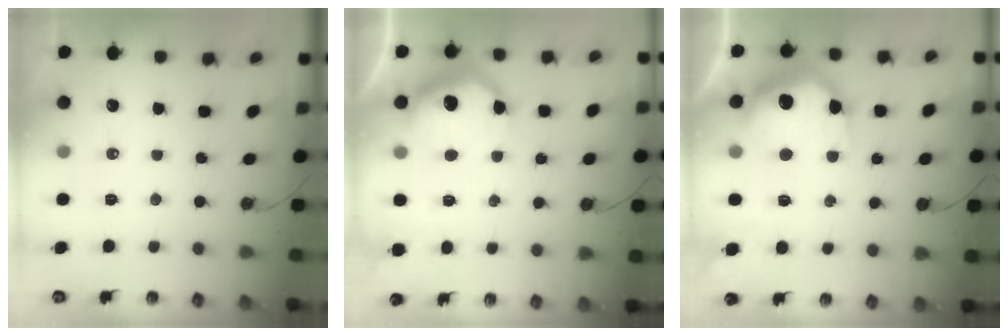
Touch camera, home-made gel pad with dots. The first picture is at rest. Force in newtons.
{"total": 13.1, "press": 13.1, "slide": 0.8}
{"total": 22.9, "press": 22.8, "slide": 1.9}